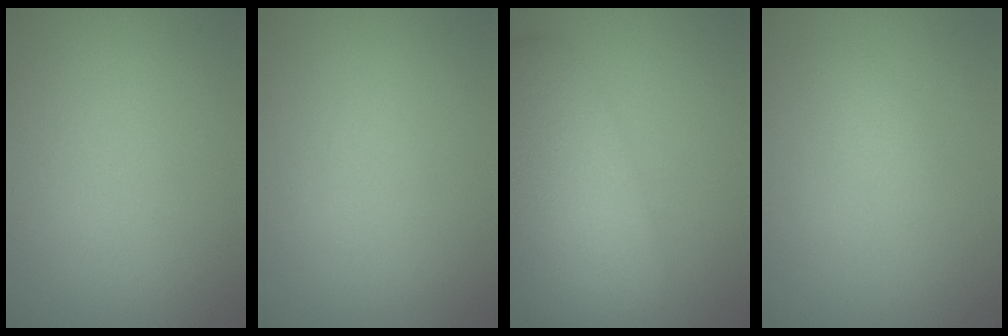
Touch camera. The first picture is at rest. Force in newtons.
{"total": 0.0}
{"total": 11.3, "press": 11.3, "slide": 0.8}
{"total": 1.0, "press": 1.0, "slide": 0.1}